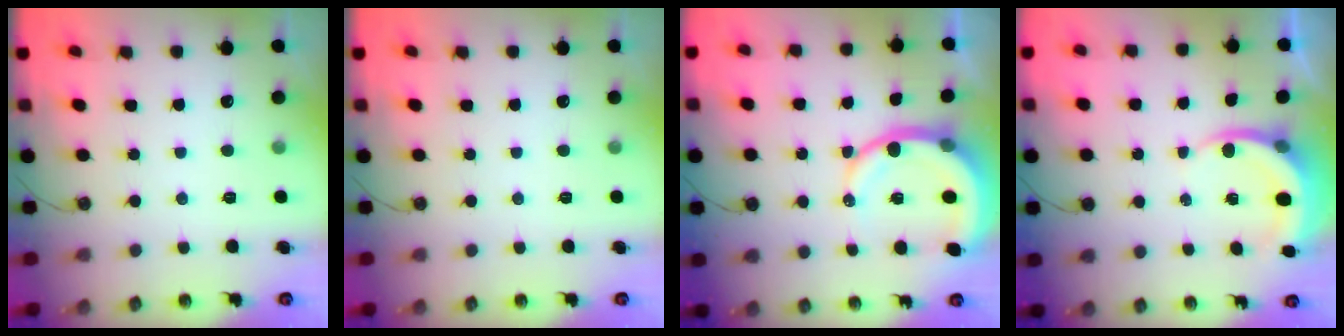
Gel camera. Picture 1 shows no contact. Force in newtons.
{"total": 0.0}
{"total": 11.0, "press": 10.8, "slide": 1.5}
{"total": 4.9, "press": 4.9, "slide": 0.1}